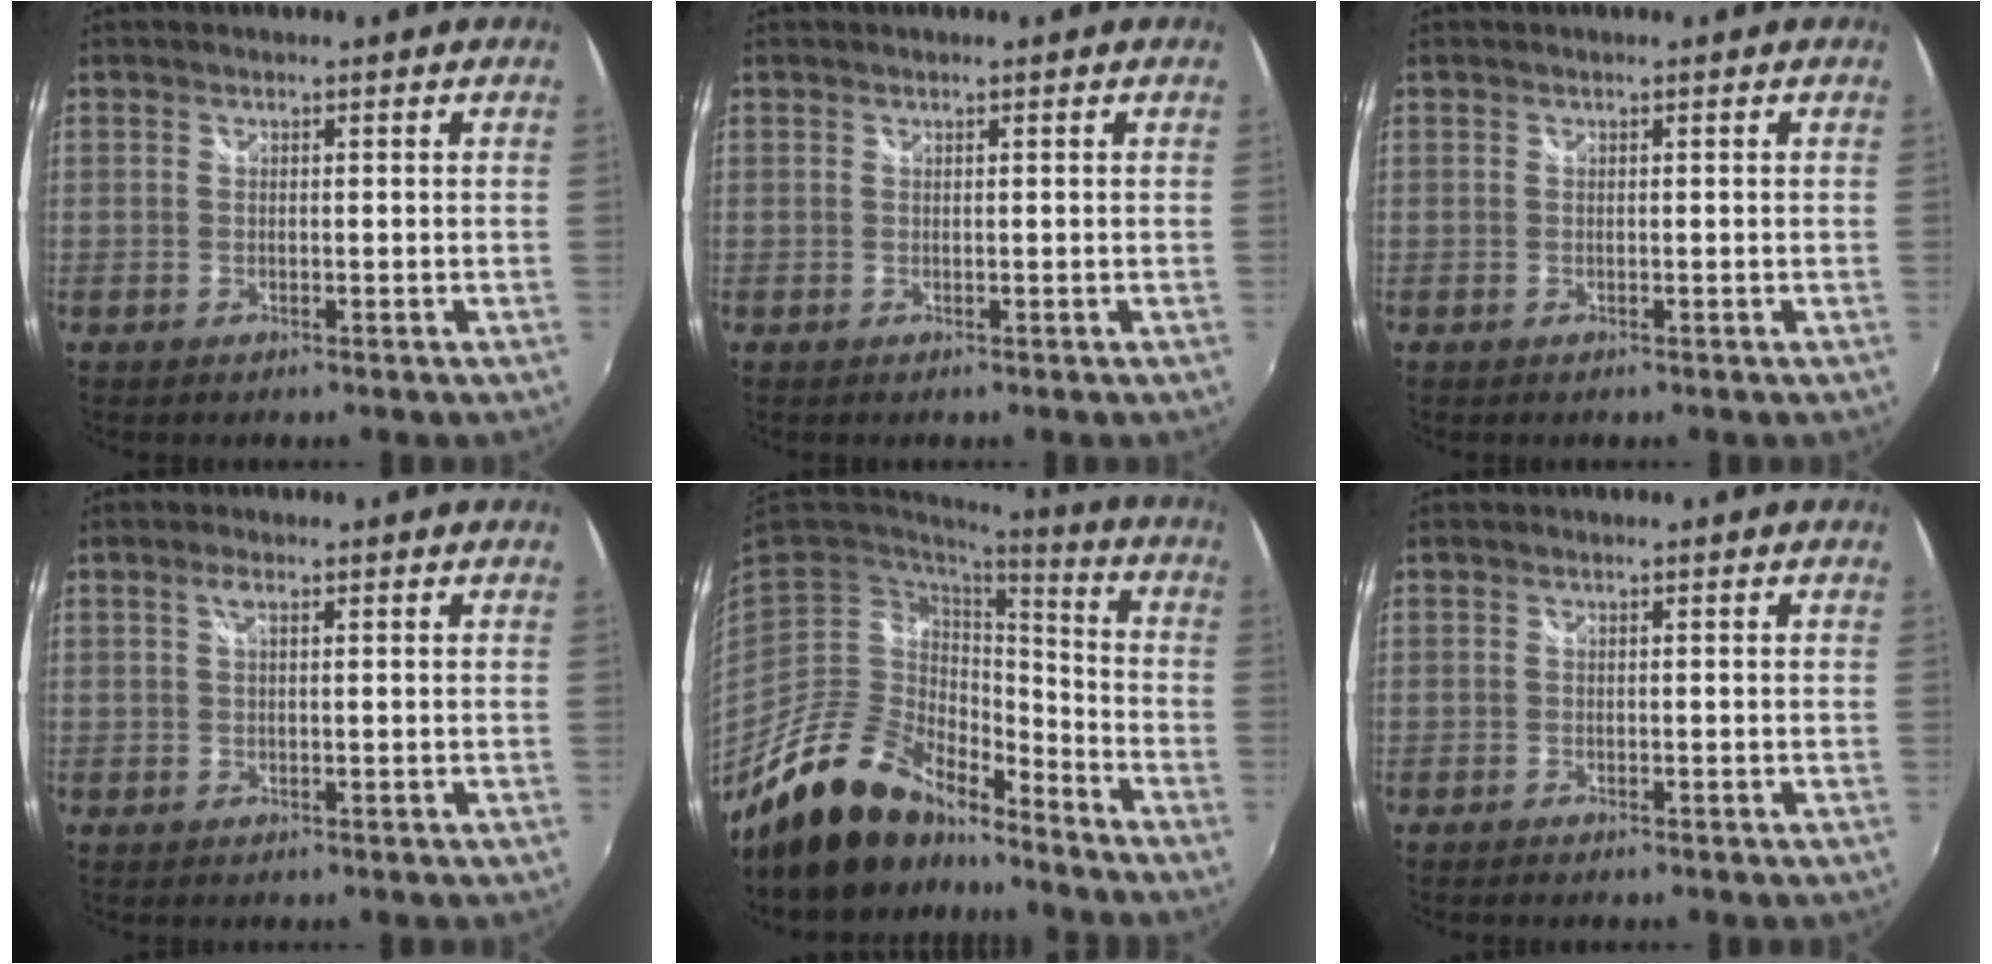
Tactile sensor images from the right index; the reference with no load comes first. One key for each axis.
{"total": 0.0}
{"total": 0.0}
{"total": 1.5, "fx": 0.5, "fy": 0.3, "fz": 1.3, "tx": -0.025, "ty": 0.005, "tz": 0.006}
{"total": 18.2, "fx": -14.9, "fy": 7.1, "fz": 7.8, "tx": -0.160, "ty": -0.004, "tz": -0.254}
{"total": 0.8, "fx": -0.8, "fy": 0.3, "fz": 0.2, "tx": -0.007, "ty": -0.004, "tz": -0.015}